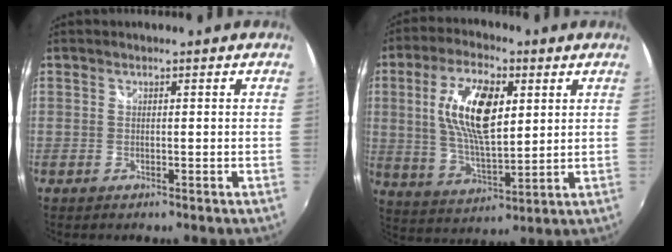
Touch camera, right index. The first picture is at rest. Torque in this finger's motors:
{"motor_torque": [1.11, 0.39, 0.94, 0.21]}